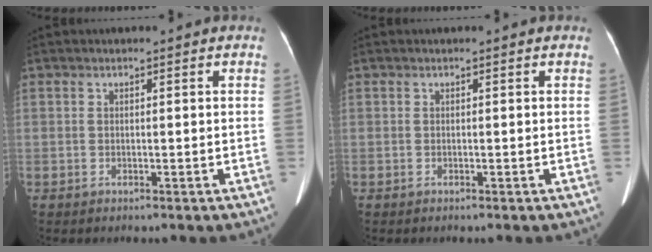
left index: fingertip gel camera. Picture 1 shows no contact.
{"total": 0.0}